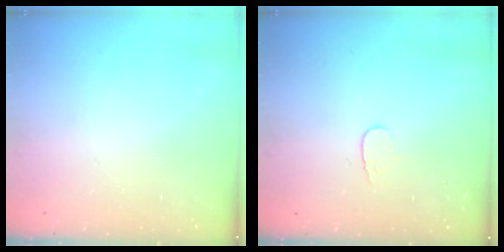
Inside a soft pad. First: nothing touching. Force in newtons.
{"total": 3.9, "press": 3.9, "slide": 0.4}